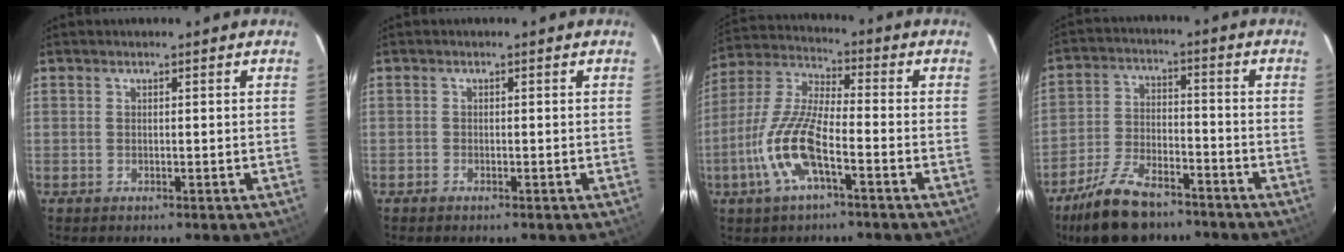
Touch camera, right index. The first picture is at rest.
{"total": 0.8, "force": [-0.6, 0.4, 0.1], "torque": [-0.006, -0.001, -0.013]}
{"total": 12.7, "force": [-5.3, 3.4, 11.0], "torque": [-0.242, -0.003, -0.108]}
{"total": 14.6, "force": [-11.1, 6.1, 7.3], "torque": [-0.163, -0.011, -0.194]}